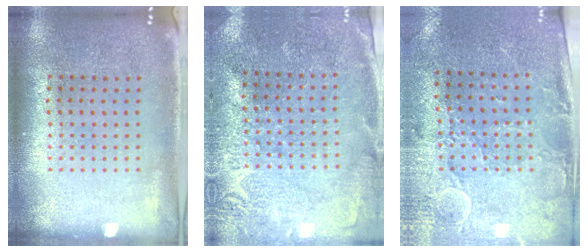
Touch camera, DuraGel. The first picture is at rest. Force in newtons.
{"total": 2.8, "press": 2.8, "slide": 0.1}
{"total": 2.9, "press": 2.6, "slide": 1.3}